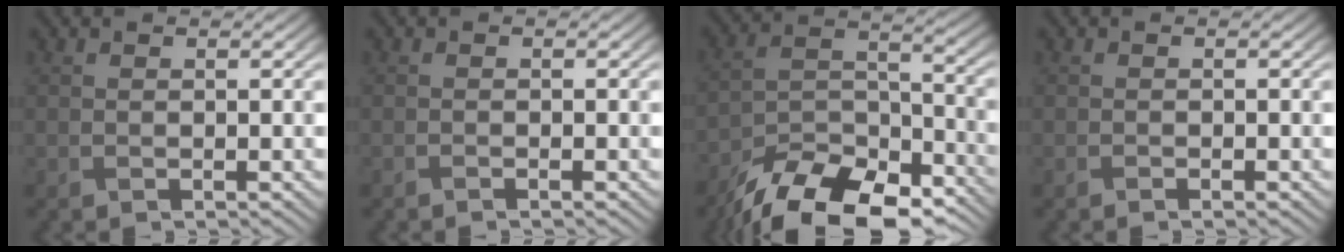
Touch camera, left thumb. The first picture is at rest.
{"total": 0.5, "force": [-0.4, 0.0, 0.3], "torque": [-0.004, 0.000, -0.009]}
{"total": 16.6, "force": [-13.1, 6.3, 8.1], "torque": [-0.169, -0.026, -0.207]}
{"total": 0.6, "force": [-0.5, 0.1, 0.4], "torque": [-0.005, -0.001, -0.006]}